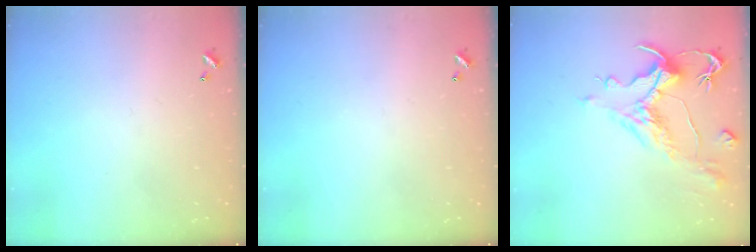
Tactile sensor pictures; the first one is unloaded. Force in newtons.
{"total": 0.0}
{"total": 1.8, "press": 1.2, "slide": 1.4}